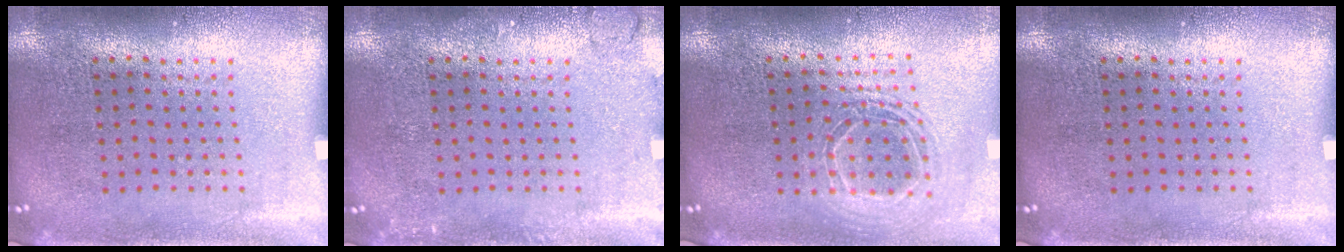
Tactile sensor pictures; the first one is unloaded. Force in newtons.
{"total": 1.2, "press": 1.1, "slide": 0.2}
{"total": 1.6, "press": 1.3, "slide": 0.8}
{"total": 0.0}